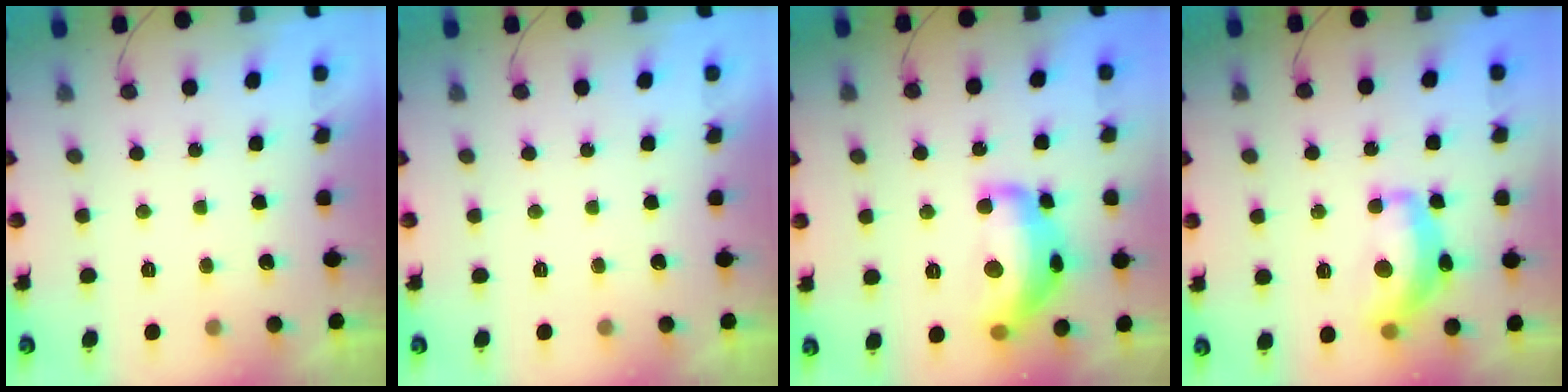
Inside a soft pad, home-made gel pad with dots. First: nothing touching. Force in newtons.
{"total": 0.0}
{"total": 16.6, "press": 16.6, "slide": 1.0}
{"total": 13.4, "press": 13.4, "slide": 0.8}